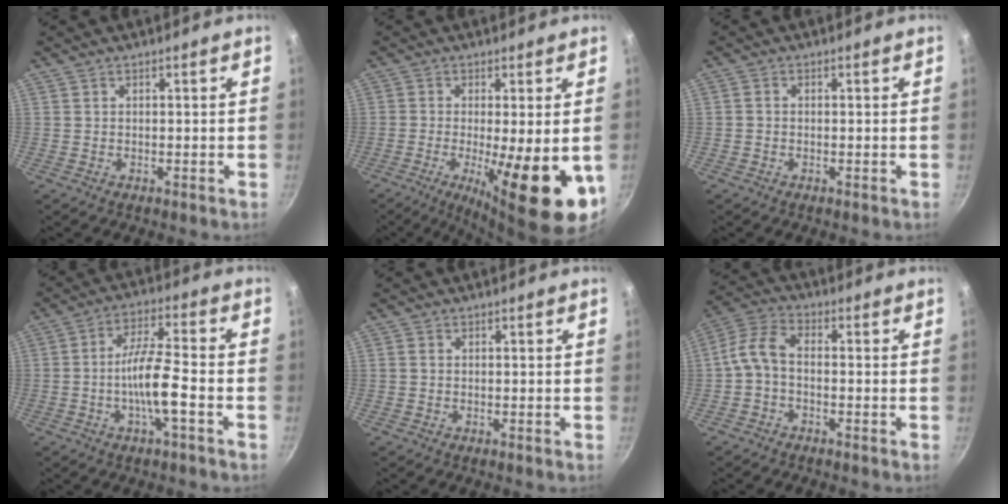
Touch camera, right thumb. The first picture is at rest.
{"total": 16.6, "force": [-4.3, 4.6, 15.3], "torque": [-0.228, -0.017, -0.055]}
{"total": 0.9, "force": [-0.3, 0.7, 0.5], "torque": [-0.010, 0.004, -0.006]}
{"total": 9.3, "force": [-2.9, 1.8, 8.6], "torque": [-0.161, 0.031, -0.059]}
{"total": 0.7, "force": [0.0, 0.6, 0.3], "torque": [-0.006, 0.003, -0.002]}
{"total": 6.1, "force": [-1.6, 3.7, 4.6], "torque": [-0.102, 0.035, -0.045]}